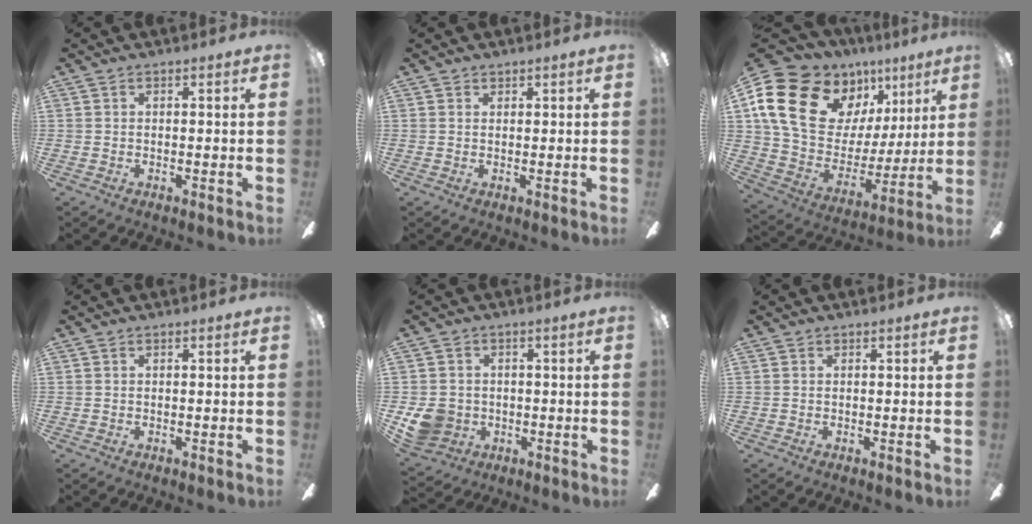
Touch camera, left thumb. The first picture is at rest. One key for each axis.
{"total": 0.8, "fx": 0.8, "fy": 0.3, "fz": 0.0, "tx": 0.000, "ty": 0.001, "tz": 0.014}
{"total": 21.9, "fx": 11.1, "fy": 15.0, "fz": 11.3, "tx": -0.218, "ty": -0.049, "tz": 0.219}
{"total": 0.0}
{"total": 8.3, "fx": -1.6, "fy": 7.5, "fz": 3.1, "tx": -0.073, "ty": 0.015, "tz": -0.027}
{"total": 0.0}